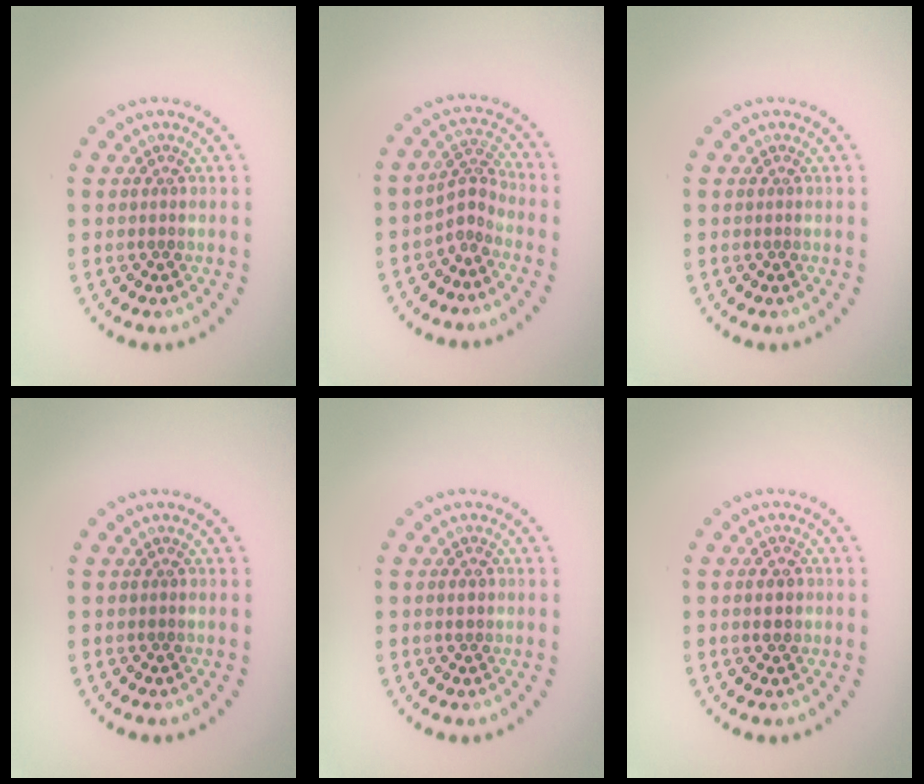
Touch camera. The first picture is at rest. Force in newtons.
{"total": 2.2, "press": 1.5, "slide": 1.6}
{"total": 0.0}
{"total": 0.0}
{"total": 1.0, "press": 1.0, "slide": 0.1}
{"total": 2.1, "press": 2.1, "slide": 0.1}